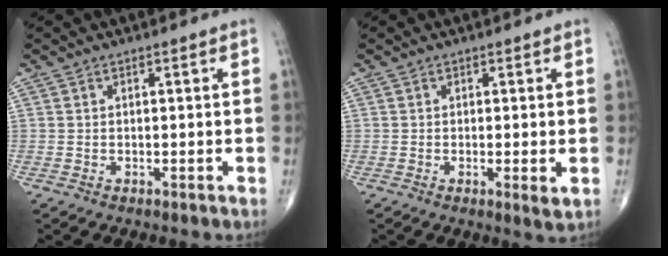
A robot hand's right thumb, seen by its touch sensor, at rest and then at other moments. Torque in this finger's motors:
{"motor_torque": [-0.29, 0.10, -0.28, -0.20, 0.00]}